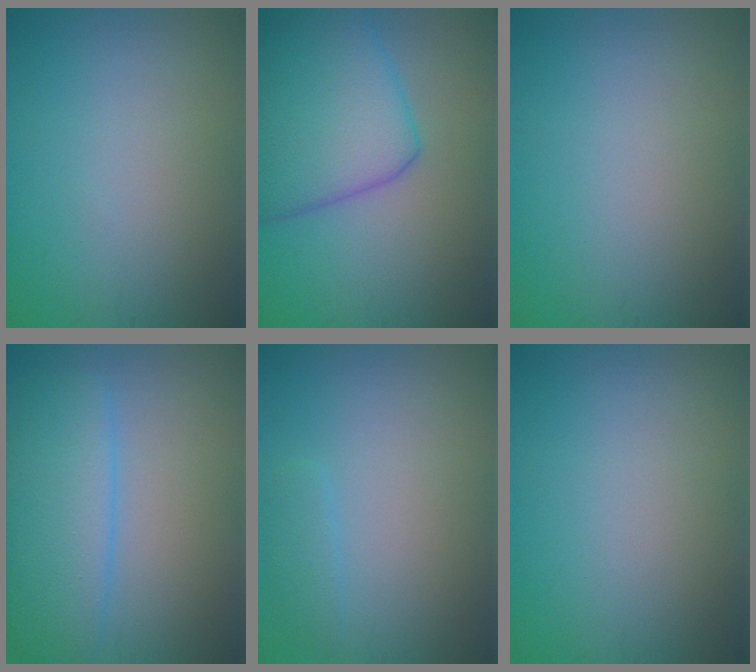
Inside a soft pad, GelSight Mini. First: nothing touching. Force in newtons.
{"total": 8.1, "press": 8.0, "slide": 0.5}
{"total": 0.0}
{"total": 5.6, "press": 5.6, "slide": 0.4}
{"total": 1.2, "press": 1.2, "slide": 0.2}
{"total": 0.0}